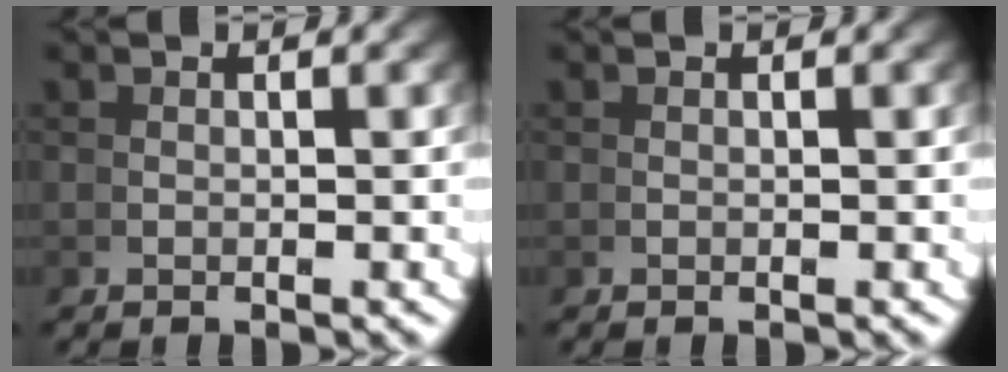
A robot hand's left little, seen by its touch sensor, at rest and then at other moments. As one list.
[{"total": 0.0}]